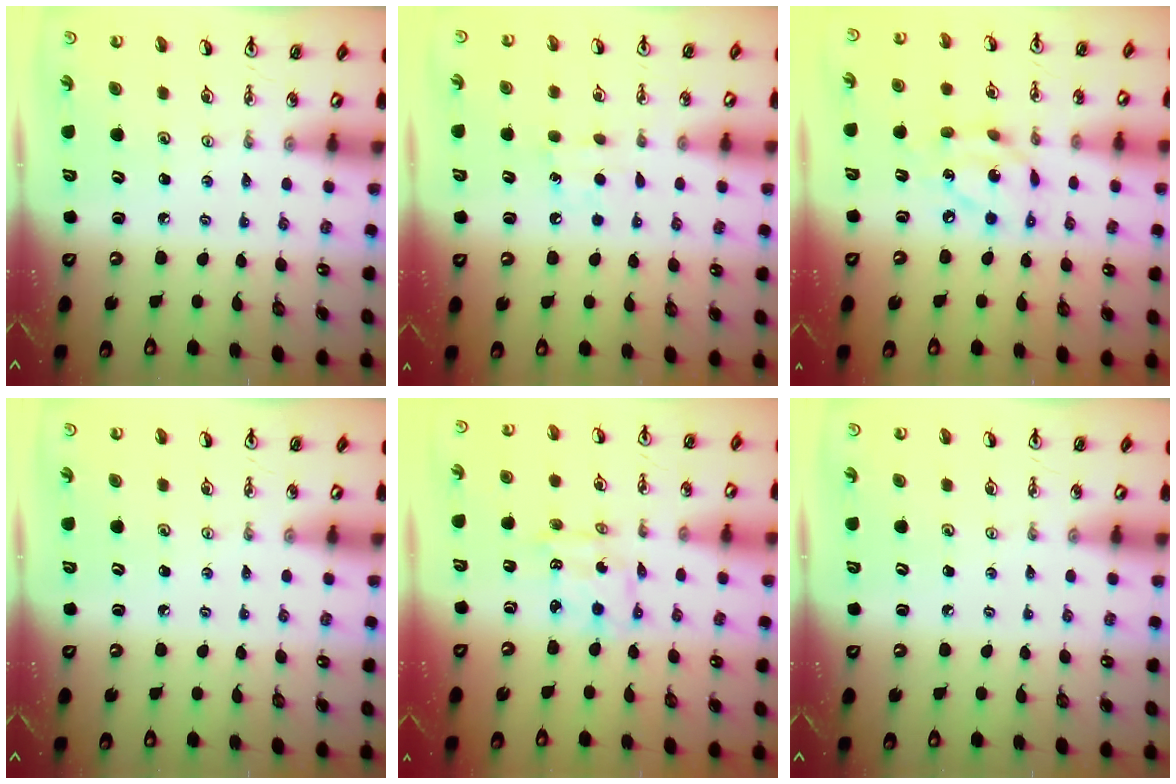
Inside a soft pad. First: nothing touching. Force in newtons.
{"total": 8.6, "press": 8.6, "slide": 0.9}
{"total": 11.4, "press": 11.3, "slide": 0.6}
{"total": 0.0}
{"total": 2.7, "press": 2.7, "slide": 0.2}
{"total": 0.0}